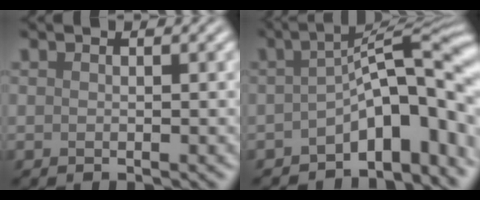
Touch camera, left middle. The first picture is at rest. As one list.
[{"total": 9.7, "force": [-3.3, 3.5, 8.4], "torque": [-0.099, 0.016, -0.063]}]